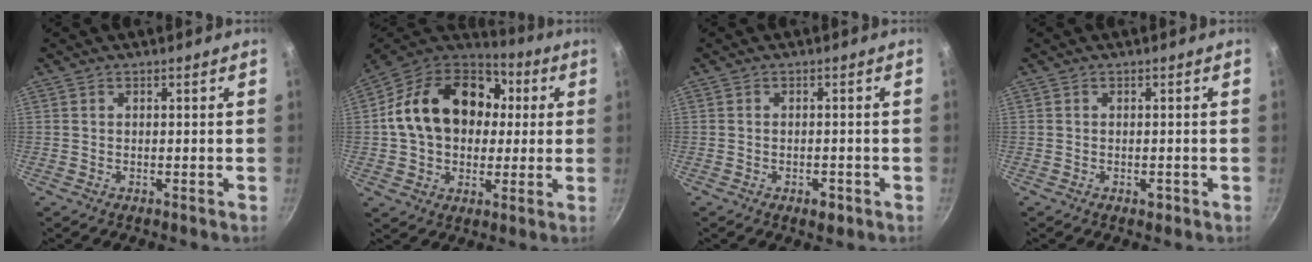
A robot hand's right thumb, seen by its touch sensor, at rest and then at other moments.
{"total": 22.9, "force": [3.5, 16.9, 15.0], "torque": [-0.242, 0.034, 0.055]}
{"total": 2.6, "force": [-1.3, 1.3, 1.8], "torque": [-0.025, 0.008, -0.015]}
{"total": 1.2, "force": [-0.6, 0.7, 0.9], "torque": [-0.014, 0.002, -0.007]}